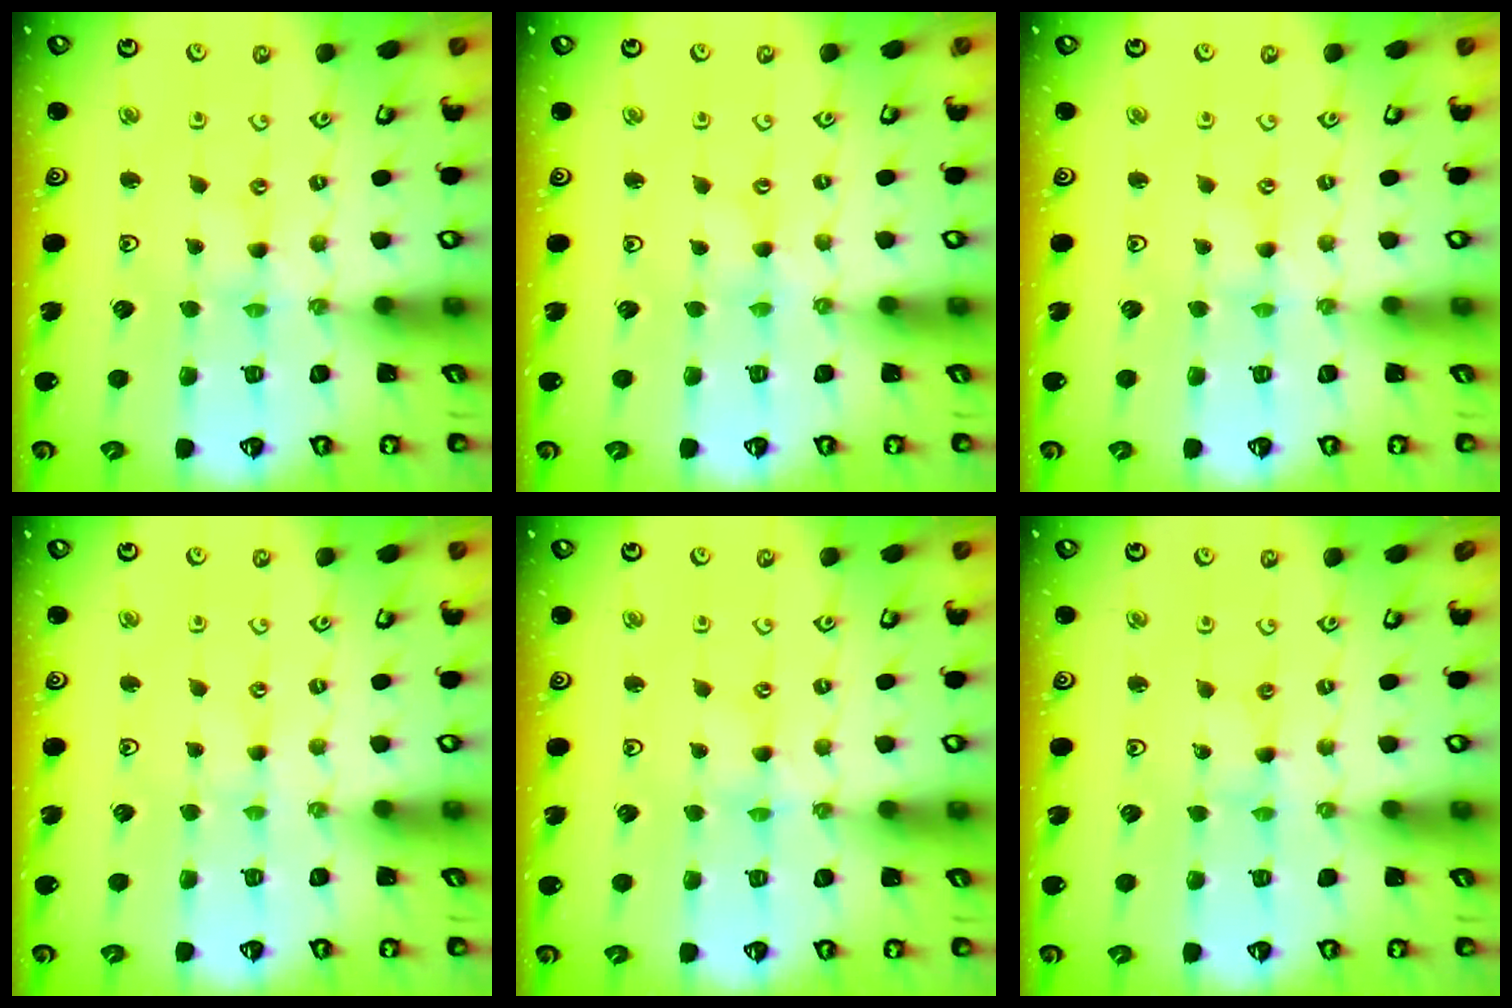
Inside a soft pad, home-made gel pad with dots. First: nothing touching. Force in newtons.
{"total": 0.0}
{"total": 0.0}
{"total": 0.5, "press": 0.5, "slide": 0.1}
{"total": 0.0}
{"total": 0.9, "press": 0.8, "slide": 0.1}